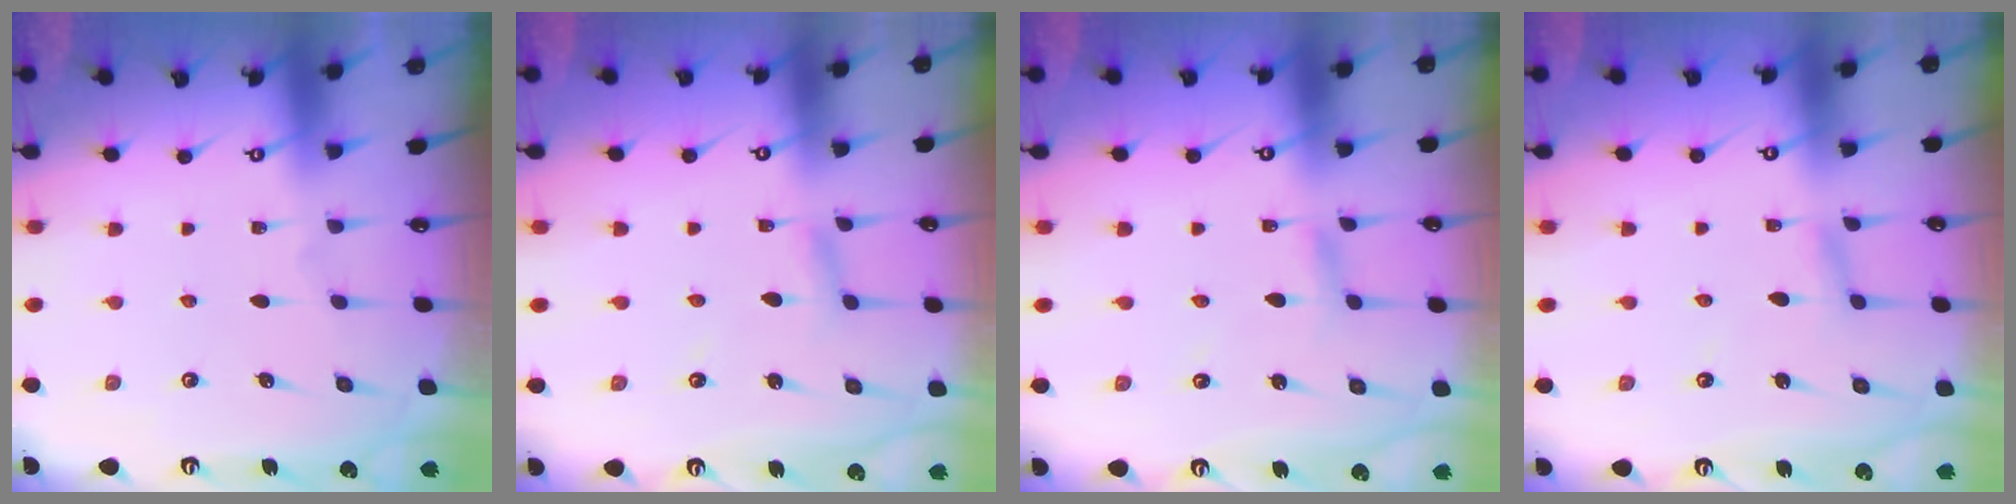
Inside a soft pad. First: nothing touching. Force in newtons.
{"total": 2.7, "press": 2.7, "slide": 0.2}
{"total": 3.1, "press": 3.0, "slide": 0.3}
{"total": 2.9, "press": 2.9, "slide": 0.3}